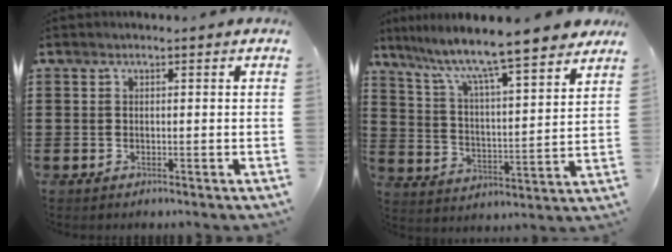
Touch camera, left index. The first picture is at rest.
{"total": 8.6, "force": [7.5, 0.3, 4.2], "torque": [-0.104, -0.057, 0.120]}